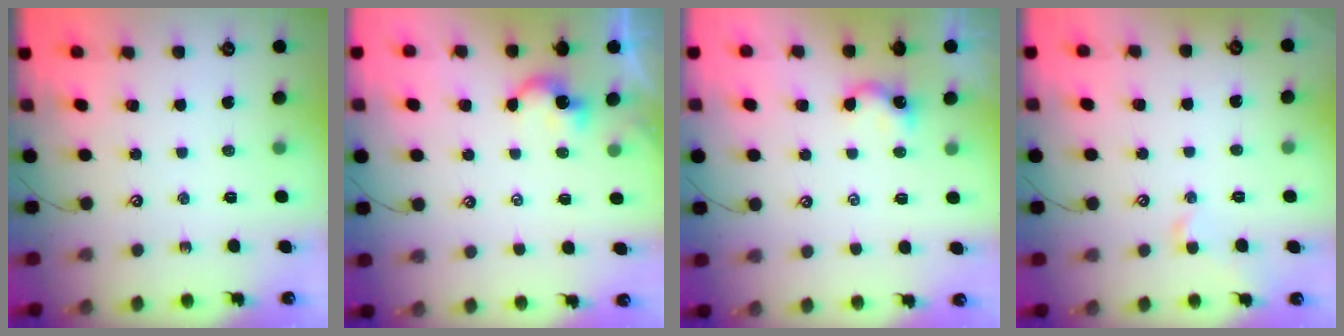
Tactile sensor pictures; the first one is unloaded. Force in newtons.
{"total": 2.1, "press": 2.1, "slide": 0.3}
{"total": 1.1, "press": 1.0, "slide": 0.4}
{"total": 1.0, "press": 0.9, "slide": 0.4}